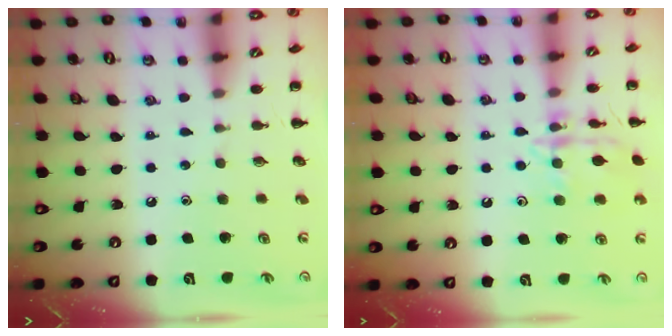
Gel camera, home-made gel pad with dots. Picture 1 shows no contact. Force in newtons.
{"total": 13.1, "press": 13.1, "slide": 0.8}